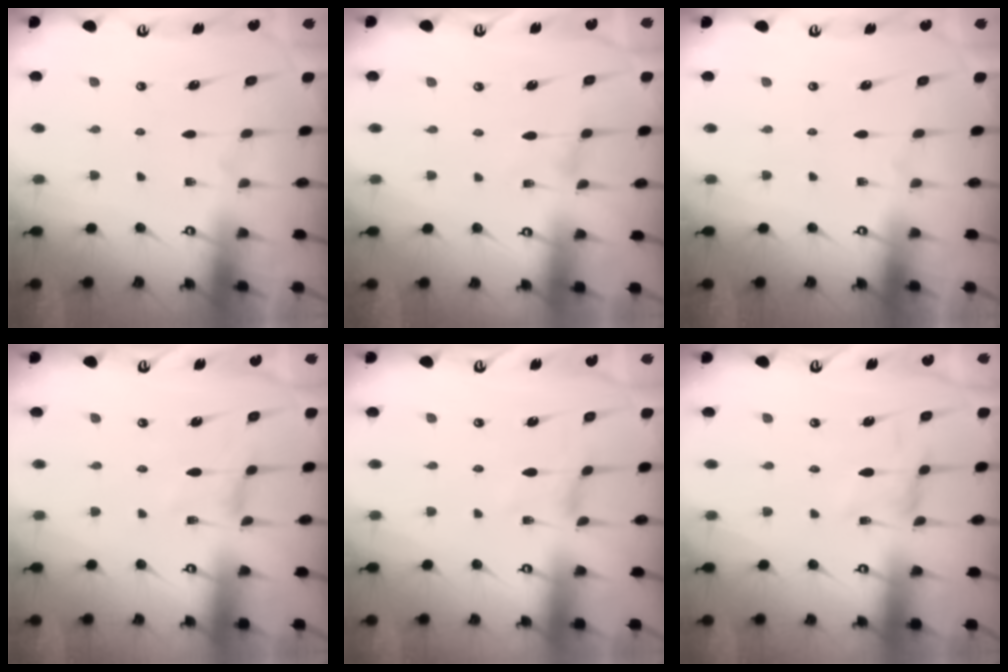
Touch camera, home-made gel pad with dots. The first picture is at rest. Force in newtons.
{"total": 0.0}
{"total": 0.0}
{"total": 0.0}
{"total": 0.0}
{"total": 0.9, "press": 0.9, "slide": 0.3}